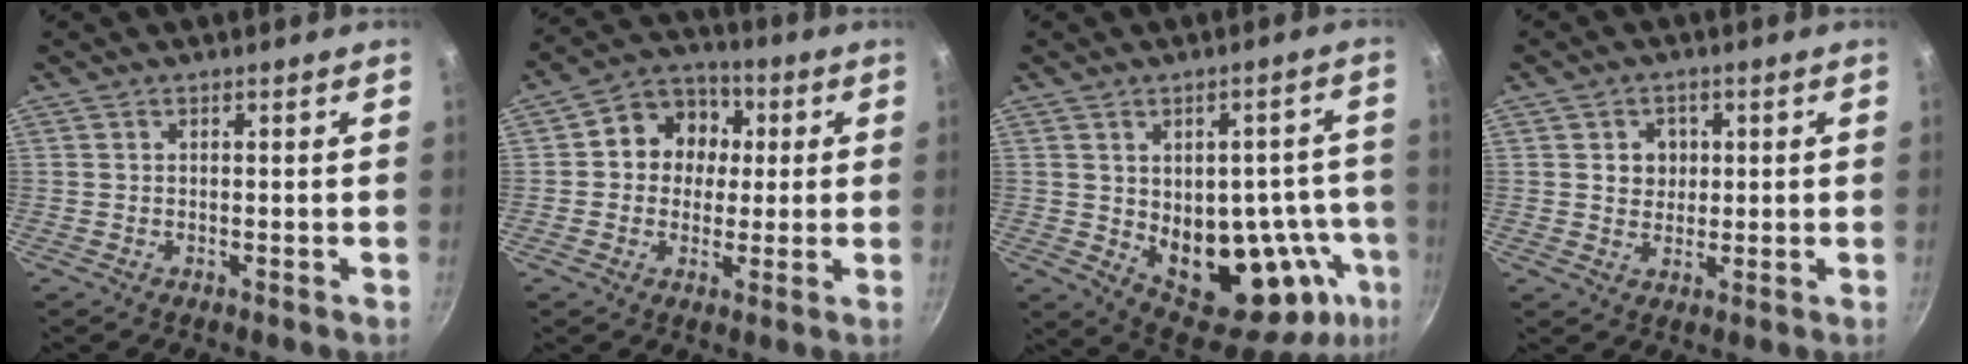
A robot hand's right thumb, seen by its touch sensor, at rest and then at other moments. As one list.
[{"total": 10.3, "force": [1.3, 9.1, 4.6], "torque": [-0.028, 0.016, 0.001]}, {"total": 20.5, "force": [-4.4, 12.6, 15.5], "torque": [-0.135, 0.007, -0.034]}, {"total": 4.3, "force": [0.9, 3.8, 1.7], "torque": [0.000, 0.000, 0.013]}]